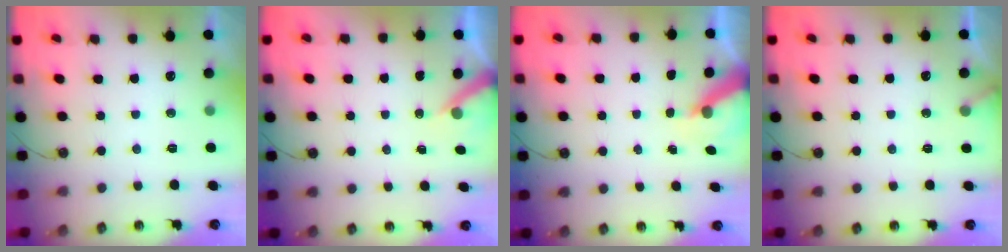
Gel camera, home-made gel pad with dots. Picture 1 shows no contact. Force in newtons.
{"total": 4.6, "press": 4.6, "slide": 0.4}
{"total": 6.5, "press": 6.4, "slide": 0.7}
{"total": 2.4, "press": 2.4, "slide": 0.1}